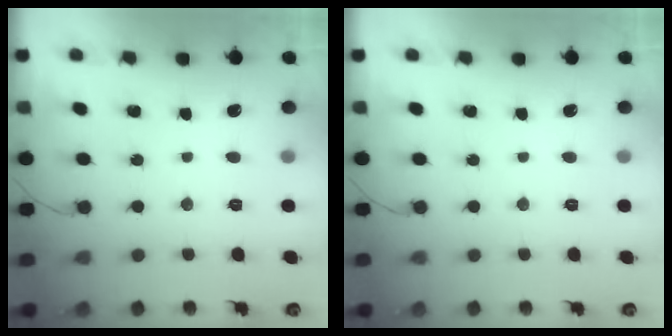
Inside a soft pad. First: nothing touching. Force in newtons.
{"total": 0.0}